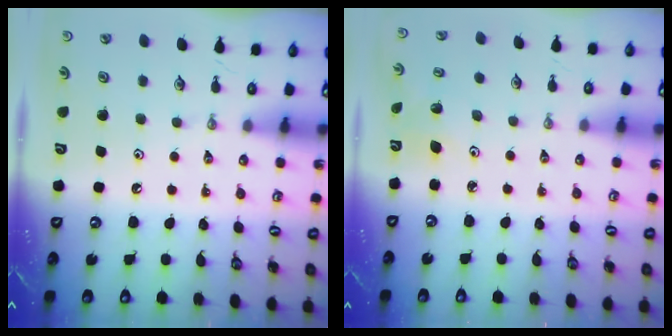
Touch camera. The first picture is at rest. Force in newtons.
{"total": 2.8, "press": 2.4, "slide": 1.5}